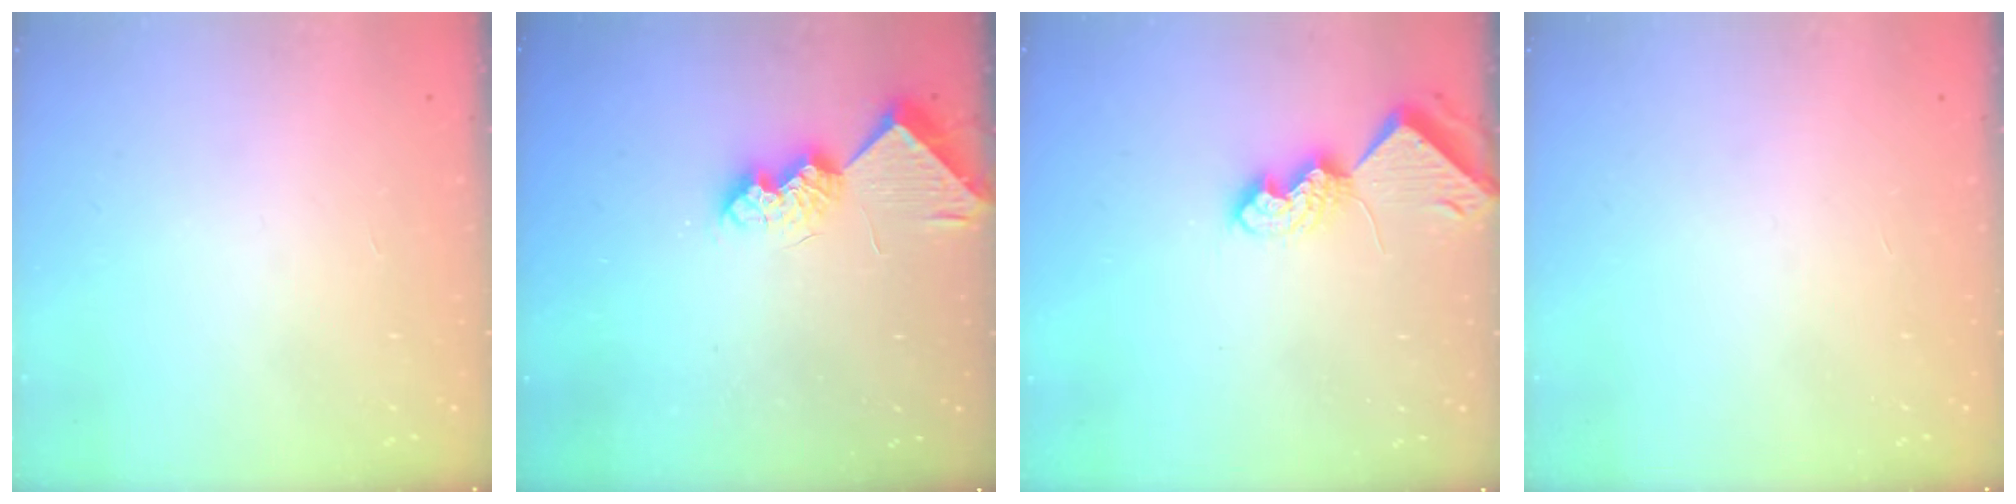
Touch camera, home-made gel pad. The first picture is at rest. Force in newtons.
{"total": 8.8, "press": 8.8, "slide": 0.1}
{"total": 7.4, "press": 7.3, "slide": 1.0}
{"total": 0.0}